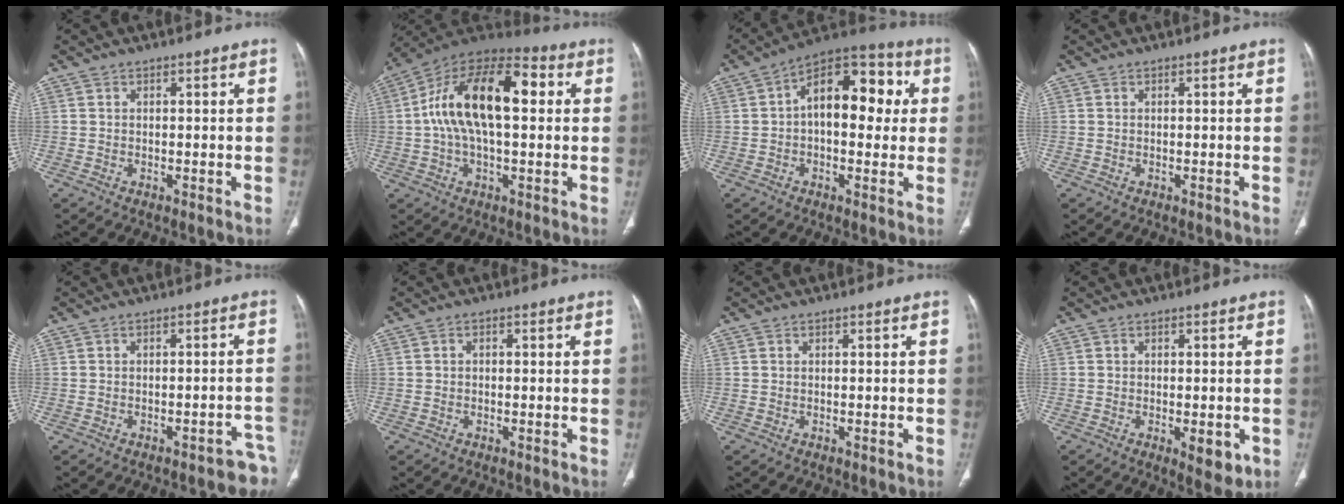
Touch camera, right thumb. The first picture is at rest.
{"total": 19.5, "force": [2.8, 9.6, 16.8], "torque": [-0.285, 0.040, 0.037]}
{"total": 15.8, "force": [2.1, 8.9, 12.8], "torque": [-0.149, 0.036, 0.022]}
{"total": 0.0}
{"total": 6.2, "force": [-4.9, 2.5, 2.8], "torque": [-0.015, 0.035, -0.054]}
{"total": 0.7, "force": [0.0, 0.6, 0.4], "torque": [-0.006, 0.003, -0.003]}
{"total": 0.0}
{"total": 5.3, "force": [-1.6, 2.3, 4.5], "torque": [-0.050, -0.009, -0.013]}